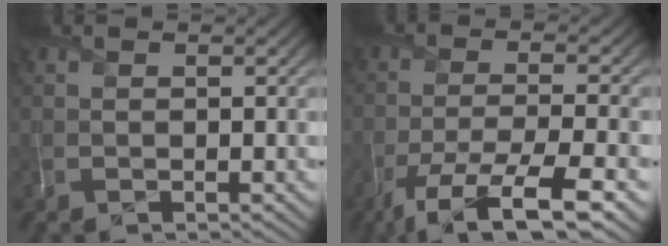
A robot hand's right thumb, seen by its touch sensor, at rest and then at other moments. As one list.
[{"total": 10.2, "force": [-6.5, 2.5, 7.5], "torque": [-0.139, -0.006, -0.116]}]